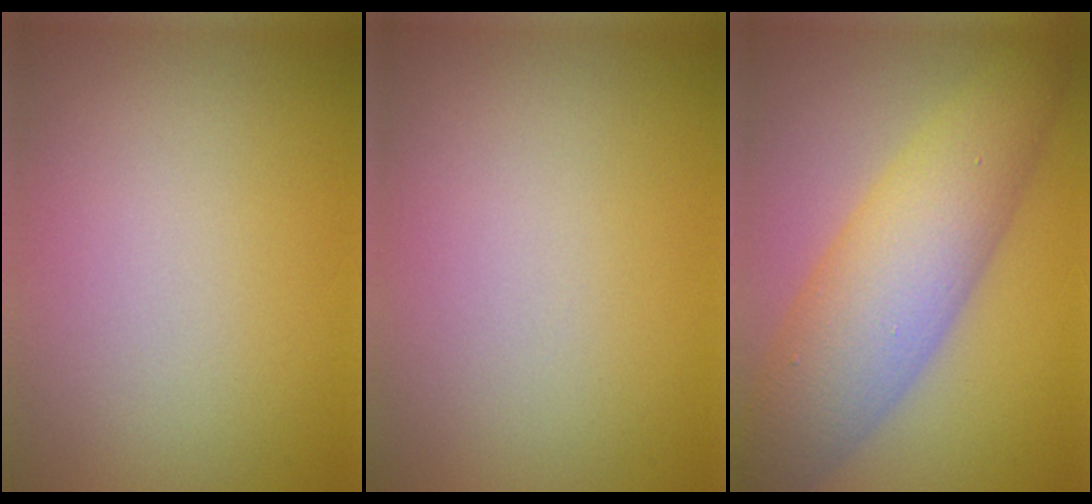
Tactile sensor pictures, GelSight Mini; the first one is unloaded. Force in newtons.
{"total": 0.0}
{"total": 8.6, "press": 8.6, "slide": 0.2}